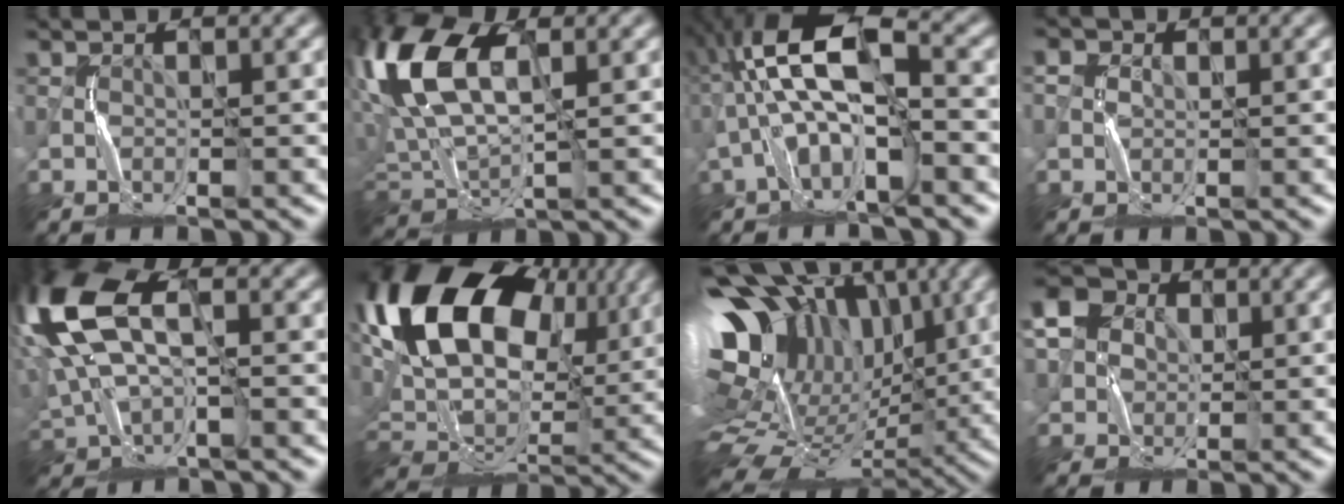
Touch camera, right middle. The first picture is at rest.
{"total": 11.4, "force": [4.1, 5.9, 8.8], "torque": [-0.206, 0.019, 0.076]}
{"total": 9.2, "force": [-0.7, 3.6, 8.4], "torque": [-0.152, 0.029, -0.020]}
{"total": 2.0, "force": [0.6, 1.8, 0.7], "torque": [-0.003, 0.008, 0.002]}
{"total": 11.4, "force": [3.0, 6.0, 9.2], "torque": [-0.223, 0.006, 0.055]}
{"total": 16.1, "force": [7.3, 10.0, 10.3], "torque": [-0.213, 0.036, 0.134]}
{"total": 17.7, "force": [3.9, 11.8, 12.6], "torque": [-0.223, 0.001, 0.114]}
{"total": 6.5, "force": [2.2, 5.5, 2.5], "torque": [-0.049, 0.029, 0.017]}